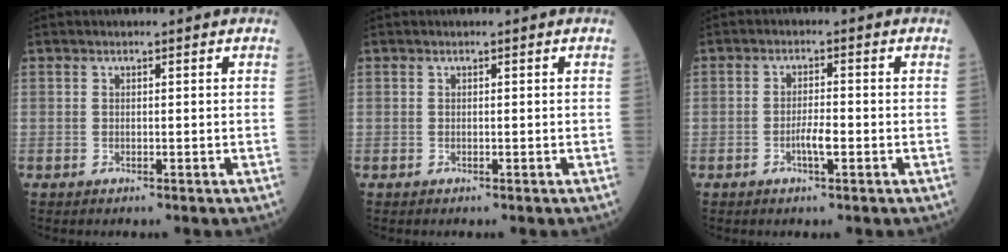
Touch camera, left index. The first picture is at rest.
{"total": 0.0}
{"total": 2.8, "force": [-1.1, 0.5, 2.6], "torque": [-0.050, 0.001, -0.021]}